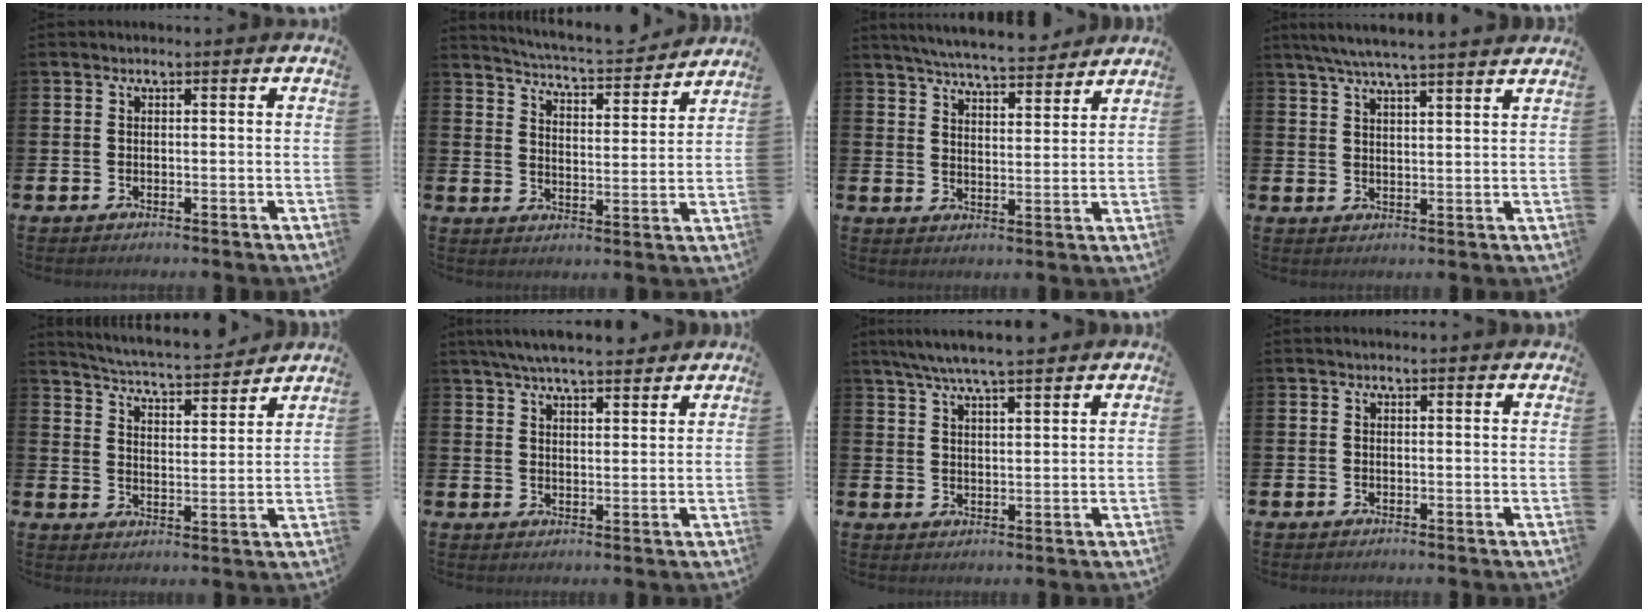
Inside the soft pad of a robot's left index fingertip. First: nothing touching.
{"total": 5.2, "force": [5.2, 0.1, 0.6], "torque": [-0.030, -0.047, 0.086]}
{"total": 6.3, "force": [6.2, 0.3, 1.2], "torque": [-0.039, -0.039, 0.109]}
{"total": 5.8, "force": [5.5, -0.2, 1.8], "torque": [-0.056, -0.021, 0.099]}
{"total": 5.0, "force": [5.0, 0.1, 0.7], "torque": [-0.039, -0.042, 0.083]}
{"total": 5.9, "force": [5.6, 0.7, 1.6], "torque": [-0.044, -0.020, 0.102]}
{"total": 6.1, "force": [5.6, 0.4, 2.2], "torque": [-0.055, -0.019, 0.101]}
{"total": 0.6, "force": [0.6, 0.0, 0.2], "torque": [0.006, -0.005, 0.009]}